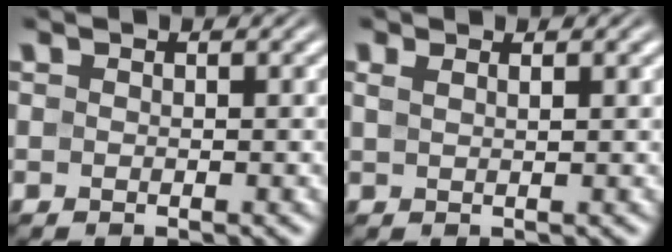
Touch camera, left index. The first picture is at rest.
{"total": 2.2, "force": [1.3, 1.0, 1.4], "torque": [-0.009, 0.003, 0.008]}